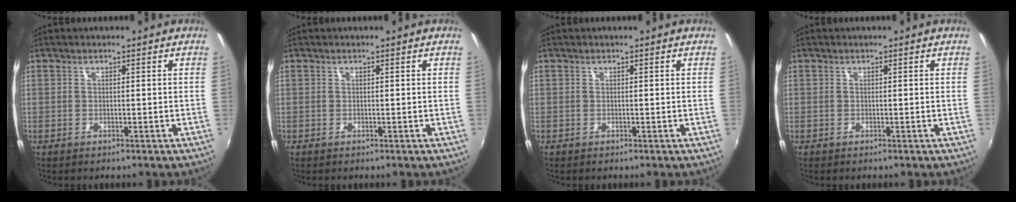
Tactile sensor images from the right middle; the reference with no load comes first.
{"total": 0.0}
{"total": 0.0}
{"total": 0.0}